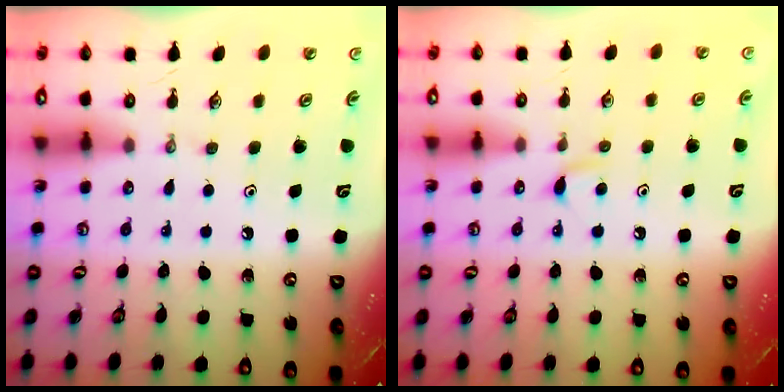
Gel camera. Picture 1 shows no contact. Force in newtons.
{"total": 4.1, "press": 4.0, "slide": 0.7}